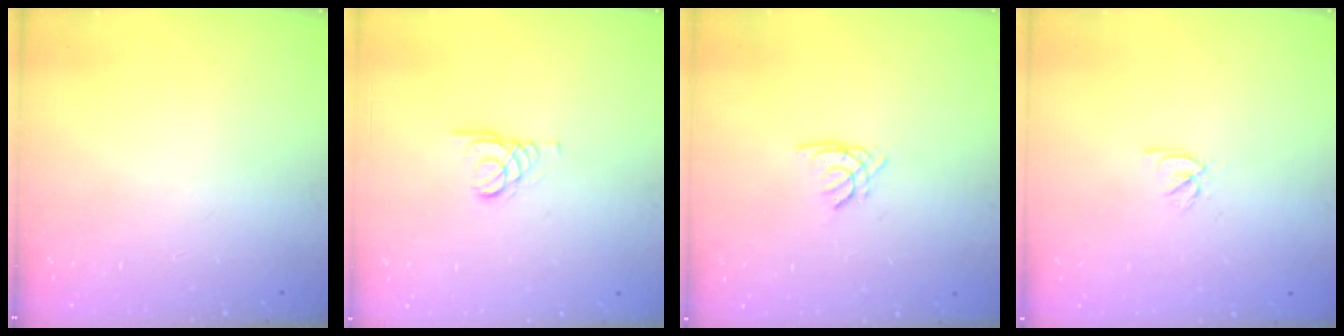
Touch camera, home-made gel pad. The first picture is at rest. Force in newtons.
{"total": 1.5, "press": 1.4, "slide": 0.1}
{"total": 1.4, "press": 1.4, "slide": 0.3}
{"total": 2.4, "press": 2.3, "slide": 0.7}